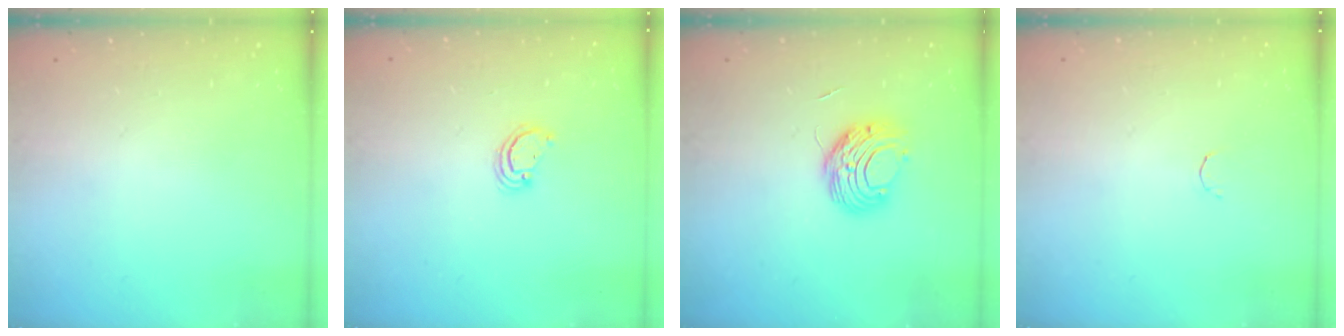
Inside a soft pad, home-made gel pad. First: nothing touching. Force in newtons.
{"total": 2.6, "press": 2.6, "slide": 0.3}
{"total": 9.7, "press": 9.7, "slide": 0.9}
{"total": 1.8, "press": 1.7, "slide": 0.4}